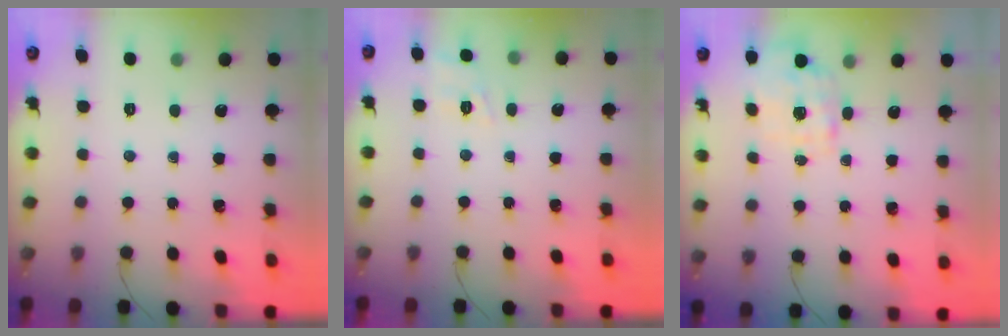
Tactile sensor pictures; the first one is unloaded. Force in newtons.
{"total": 3.6, "press": 3.2, "slide": 1.7}
{"total": 1.7, "press": 1.6, "slide": 0.6}